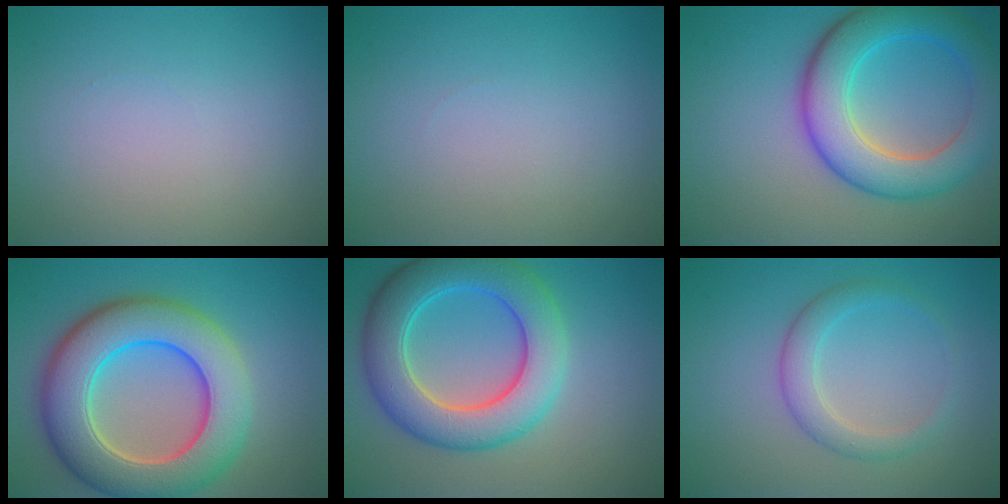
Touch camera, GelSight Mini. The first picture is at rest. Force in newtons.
{"total": 0.0}
{"total": 7.7, "press": 7.7, "slide": 0.2}
{"total": 10.8, "press": 10.8, "slide": 0.4}
{"total": 8.4, "press": 8.4, "slide": 0.2}
{"total": 2.7, "press": 2.7, "slide": 0.1}